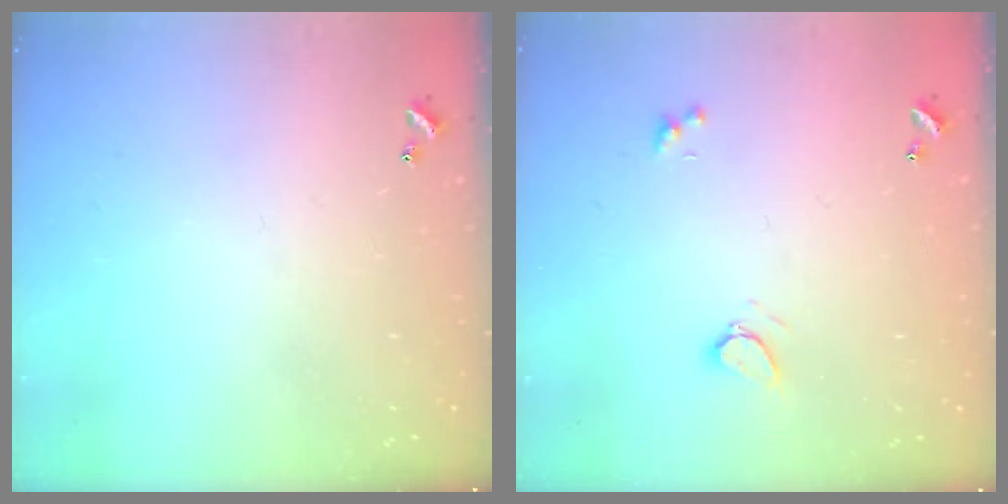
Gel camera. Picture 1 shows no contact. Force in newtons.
{"total": 1.6, "press": 1.4, "slide": 0.6}